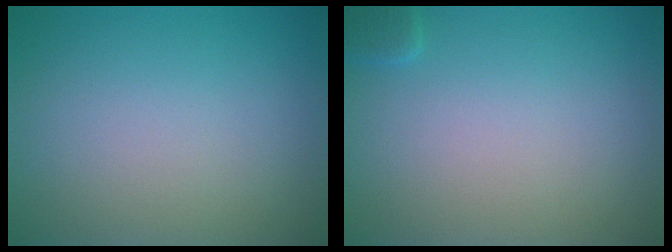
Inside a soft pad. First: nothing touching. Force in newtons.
{"total": 0.8, "press": 0.8, "slide": 0.1}